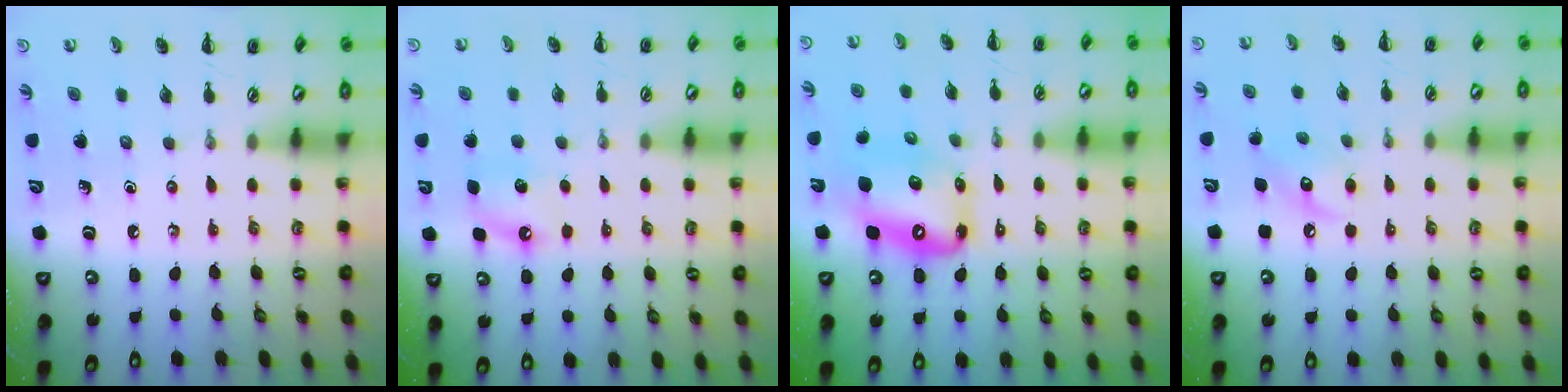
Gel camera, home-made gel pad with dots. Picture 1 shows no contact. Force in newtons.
{"total": 6.0, "press": 5.7, "slide": 1.8}
{"total": 12.5, "press": 11.9, "slide": 3.7}
{"total": 8.2, "press": 8.2, "slide": 0.5}